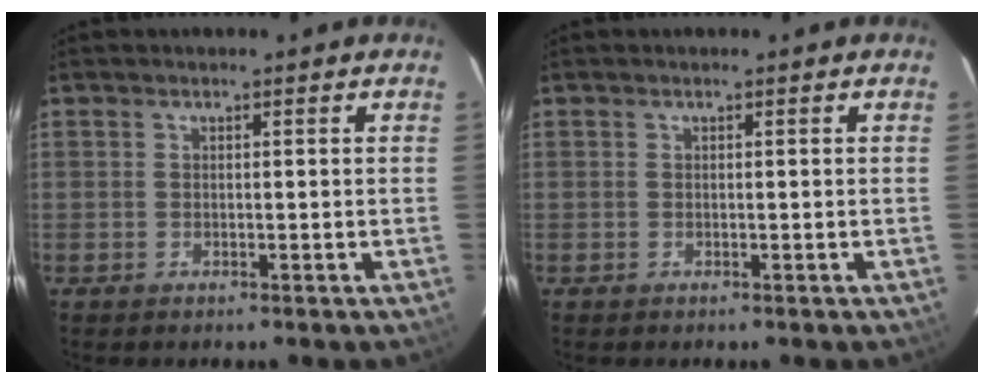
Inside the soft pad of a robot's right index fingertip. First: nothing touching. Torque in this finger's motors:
{"motor_torque": [-0.03, 0.03, 0.00, 0.00]}